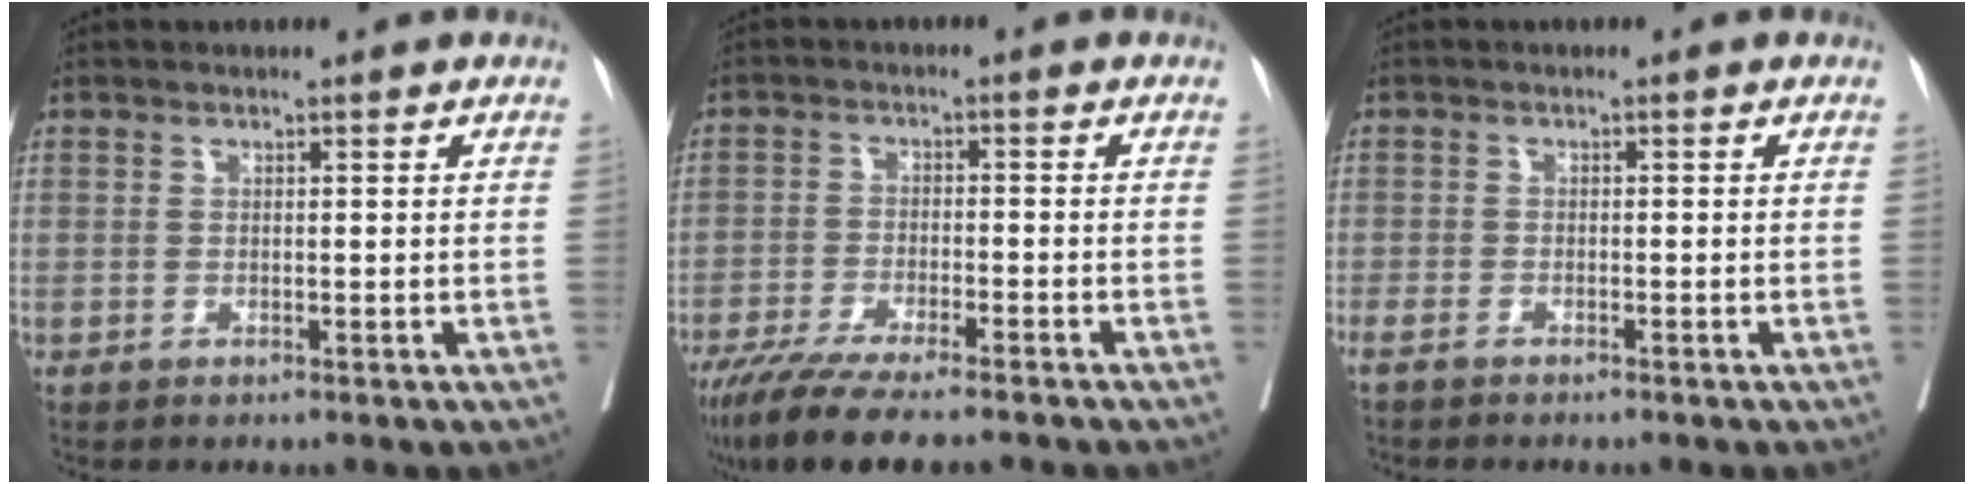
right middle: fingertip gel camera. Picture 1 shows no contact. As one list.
[{"total": 12.5, "force": [-10.2, 1.5, 7.0], "torque": [-0.114, -0.031, -0.163]}, {"total": 2.5, "force": [-2.2, 0.1, 1.3], "torque": [-0.025, -0.006, -0.033]}]